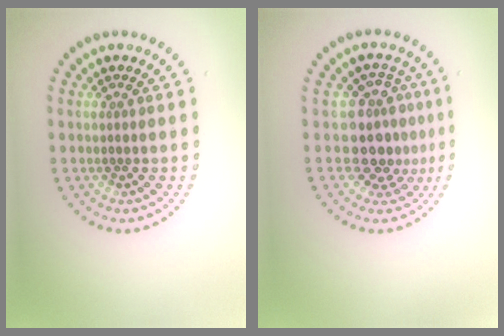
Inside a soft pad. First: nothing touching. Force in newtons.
{"total": 3.8, "press": 2.9, "slide": 2.5}